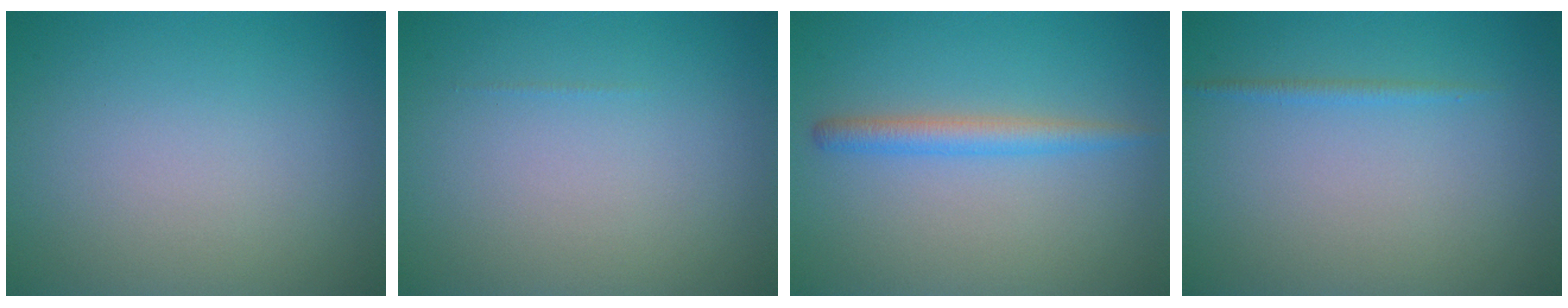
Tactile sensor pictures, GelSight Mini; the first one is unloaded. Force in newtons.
{"total": 0.0}
{"total": 2.2, "press": 2.2, "slide": 0.2}
{"total": 0.8, "press": 0.8, "slide": 0.1}